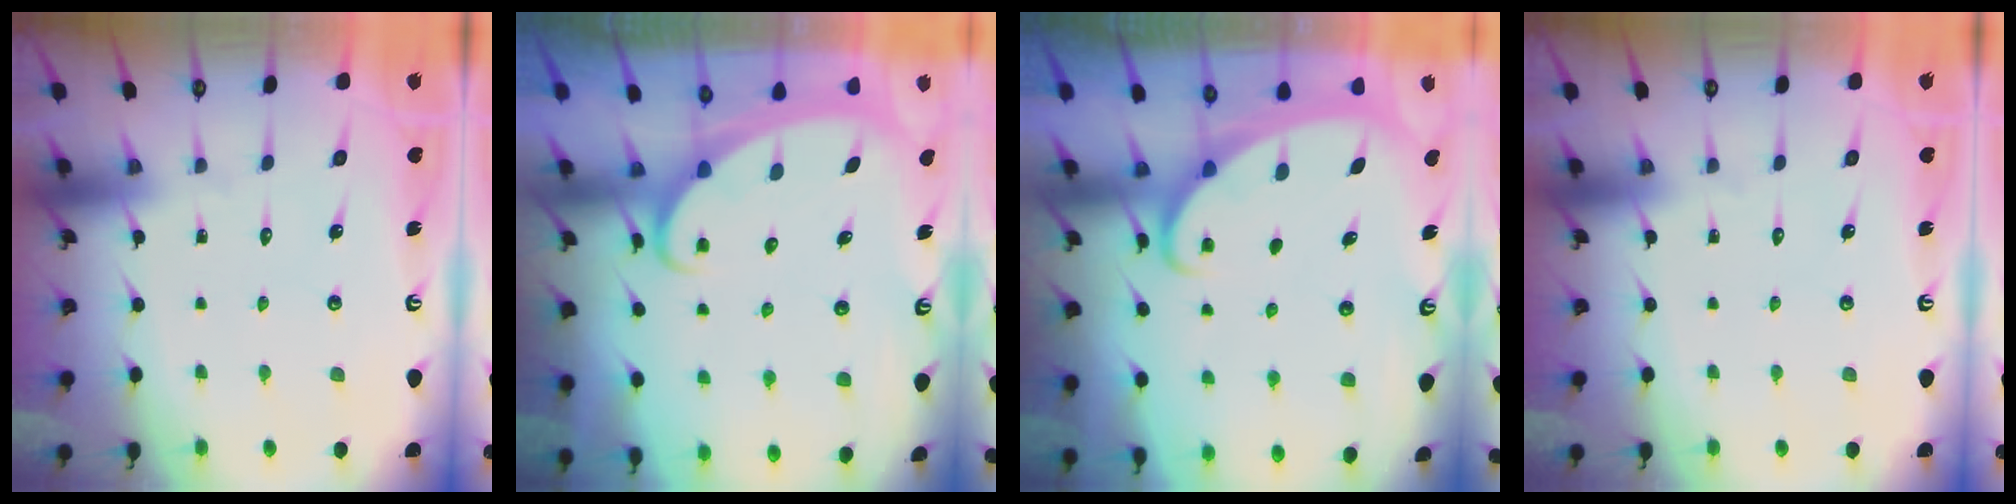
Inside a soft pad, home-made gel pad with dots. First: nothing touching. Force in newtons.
{"total": 2.8, "press": 2.8, "slide": 0.2}
{"total": 2.2, "press": 2.2, "slide": 0.3}
{"total": 0.0}